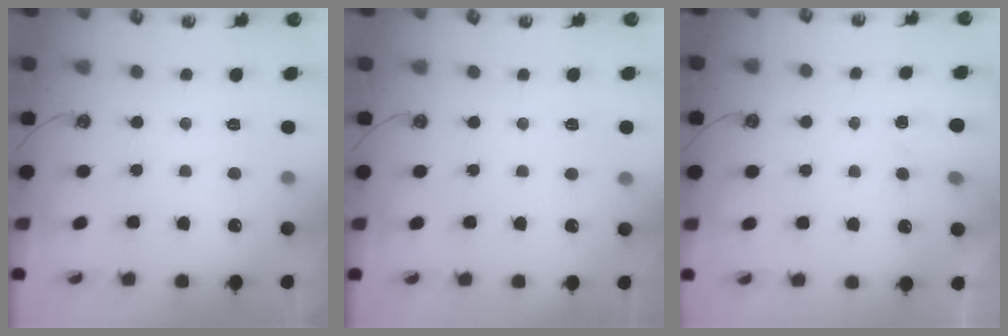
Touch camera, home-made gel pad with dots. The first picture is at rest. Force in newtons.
{"total": 2.6, "press": 2.6, "slide": 0.3}
{"total": 1.1, "press": 1.1, "slide": 0.3}